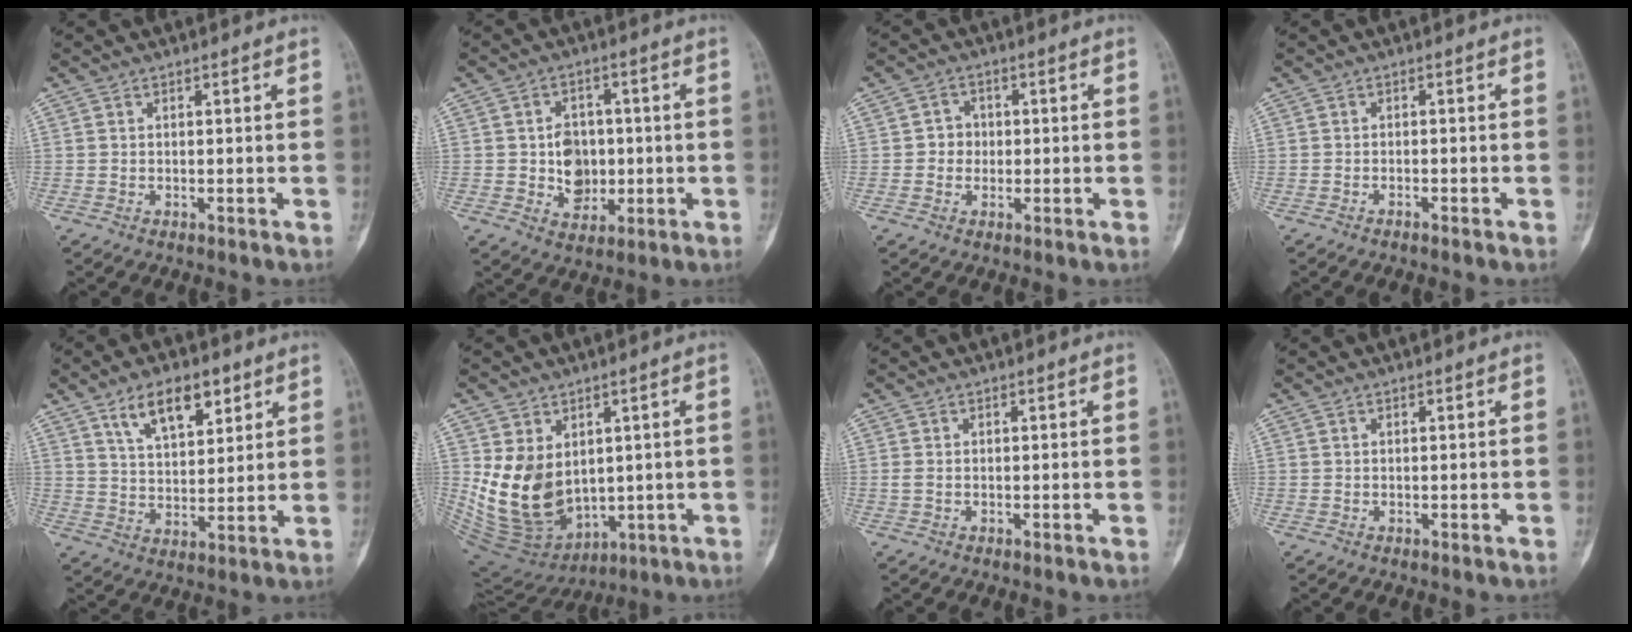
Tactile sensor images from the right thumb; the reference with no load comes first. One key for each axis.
{"total": 7.5, "fx": -0.4, "fy": 6.2, "fz": 4.3, "tx": -0.031, "ty": 0.006, "tz": -0.002}
{"total": 3.3, "fx": -0.2, "fy": 3.1, "fz": 1.2, "tx": 0.010, "ty": 0.009, "tz": -0.011}
{"total": 0.9, "fx": -0.8, "fy": 0.1, "fz": 0.4, "tx": -0.016, "ty": 0.008, "tz": -0.011}
{"total": 11.0, "fx": 6.3, "fy": 5.3, "fz": 7.3, "tx": -0.102, "ty": -0.029, "tz": 0.114}
{"total": 14.9, "fx": 1.7, "fy": 10.9, "fz": 10.1, "tx": -0.148, "ty": -0.021, "tz": 0.067}
{"total": 0.7, "fx": -0.1, "fy": 0.4, "fz": 0.6, "tx": -0.018, "ty": -0.001, "tz": -0.001}
{"total": 0.0}